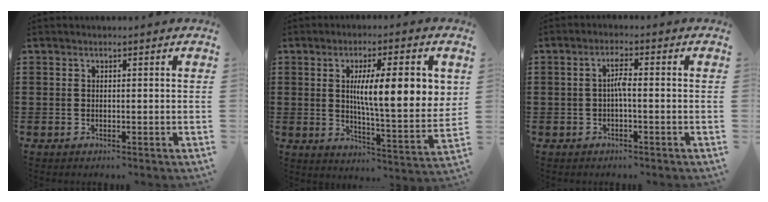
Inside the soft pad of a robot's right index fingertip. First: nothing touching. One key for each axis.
{"total": 12.1, "fx": 3.0, "fy": 2.5, "fz": 11.4, "tx": -0.190, "ty": -0.005, "tz": 0.045}
{"total": 2.8, "fx": -0.4, "fy": 0.5, "fz": 2.7, "tx": -0.052, "ty": 0.005, "tz": -0.010}